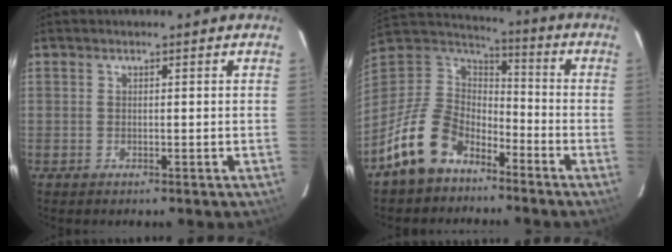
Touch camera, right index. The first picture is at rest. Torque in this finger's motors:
{"motor_torque": [0.54, -0.67, -0.17, -0.21]}